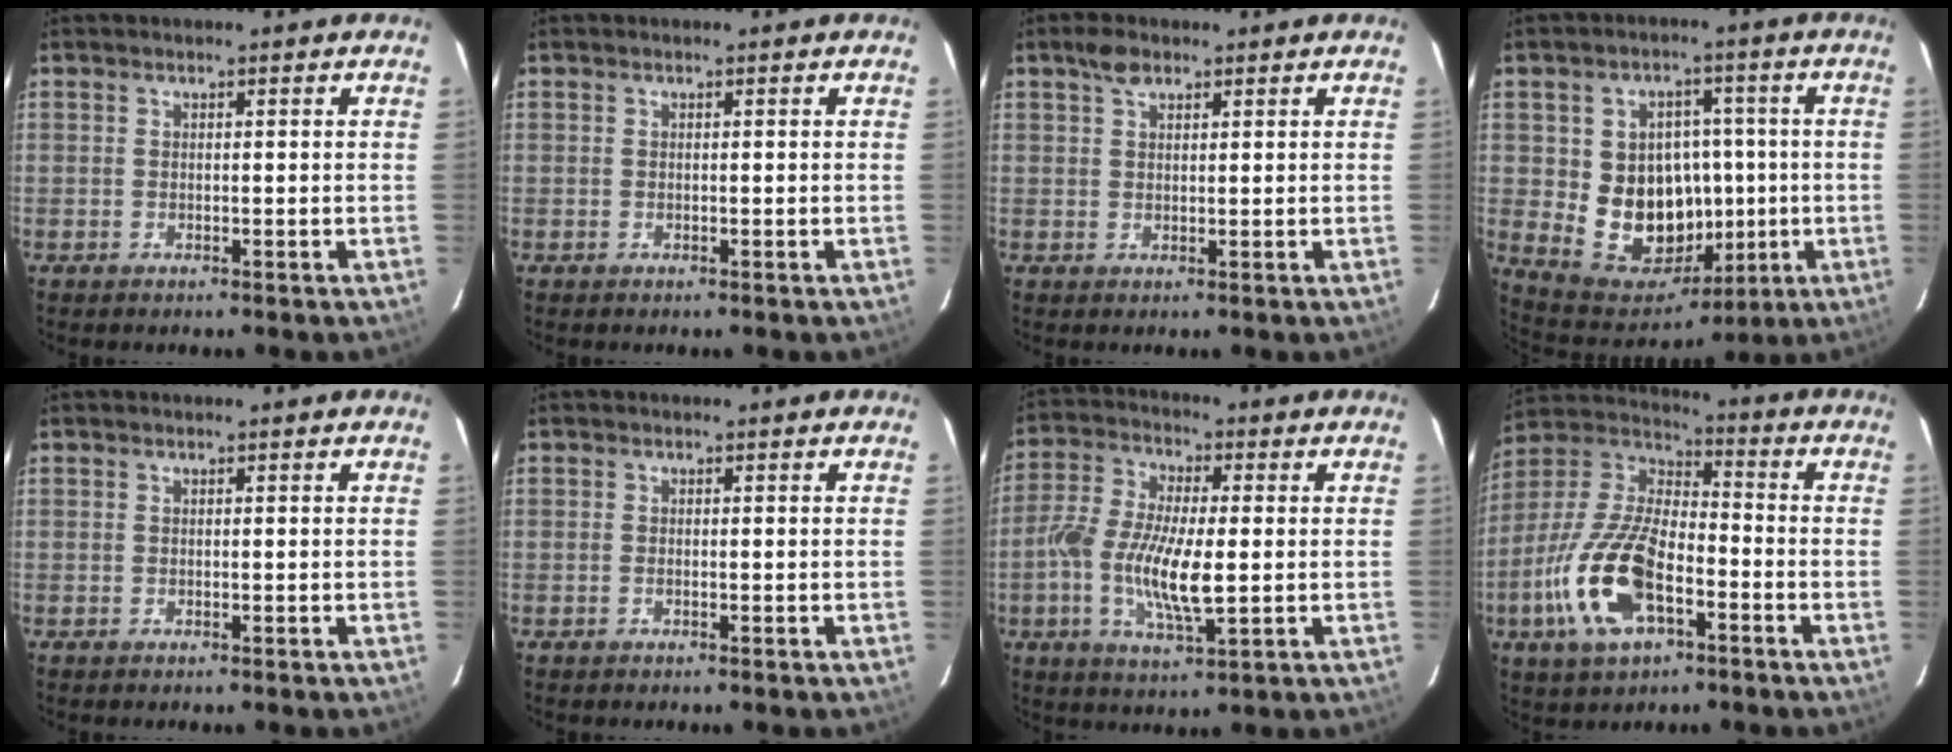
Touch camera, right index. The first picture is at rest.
{"total": 0.0}
{"total": 3.0, "force": [2.0, 1.5, 1.7], "torque": [-0.030, 0.010, 0.037]}
{"total": 15.2, "force": [-1.0, 13.1, 7.5], "torque": [-0.161, 0.016, 0.011]}
{"total": 0.0}
{"total": 0.0}
{"total": 12.2, "force": [-1.7, 4.1, 11.3], "torque": [-0.235, -0.002, -0.037]}
{"total": 18.0, "force": [-7.0, 8.4, 14.3], "torque": [-0.310, -0.005, -0.133]}